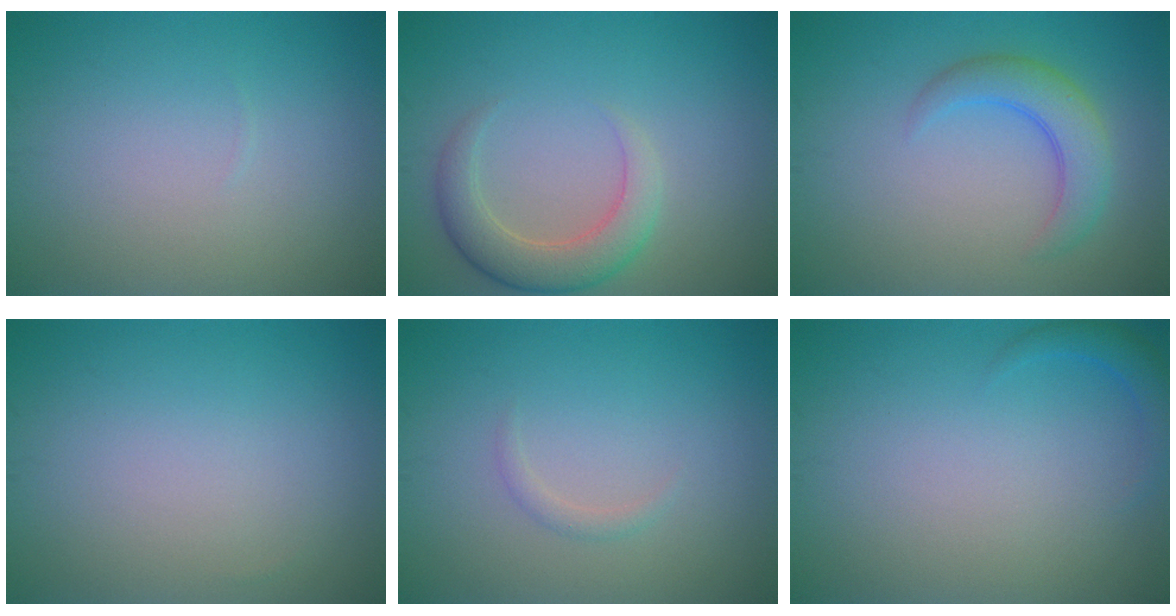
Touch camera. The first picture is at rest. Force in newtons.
{"total": 4.0, "press": 3.9, "slide": 0.4}
{"total": 3.7, "press": 3.7, "slide": 0.1}
{"total": 0.0}
{"total": 0.8, "press": 0.8, "slide": 0.1}
{"total": 1.7, "press": 1.6, "slide": 0.2}